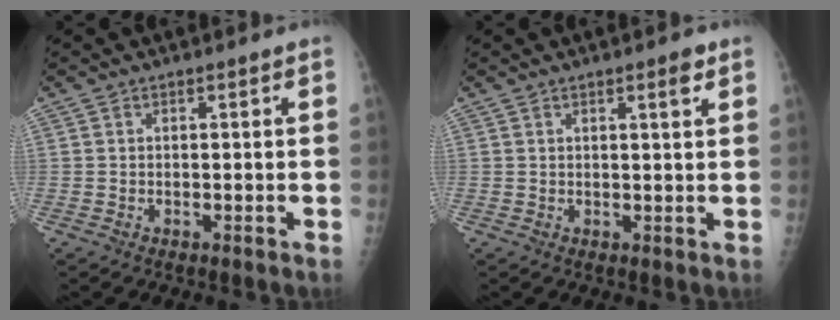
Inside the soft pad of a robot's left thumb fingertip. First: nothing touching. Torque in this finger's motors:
{"motor_torque": [-0.44, -0.09, 0.02, -0.03, 0.04]}